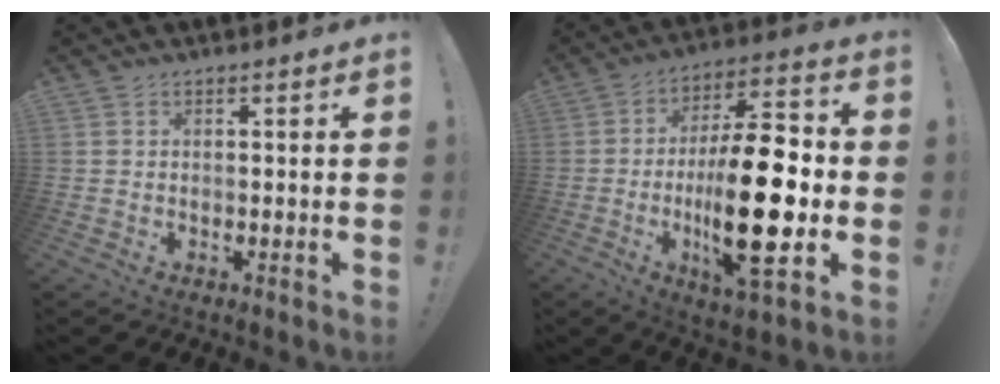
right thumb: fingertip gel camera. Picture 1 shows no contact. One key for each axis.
{"total": 24.6, "fx": -3.8, "fy": 8.1, "fz": 22.9, "tx": -0.405, "ty": 0.005, "tz": -0.061}